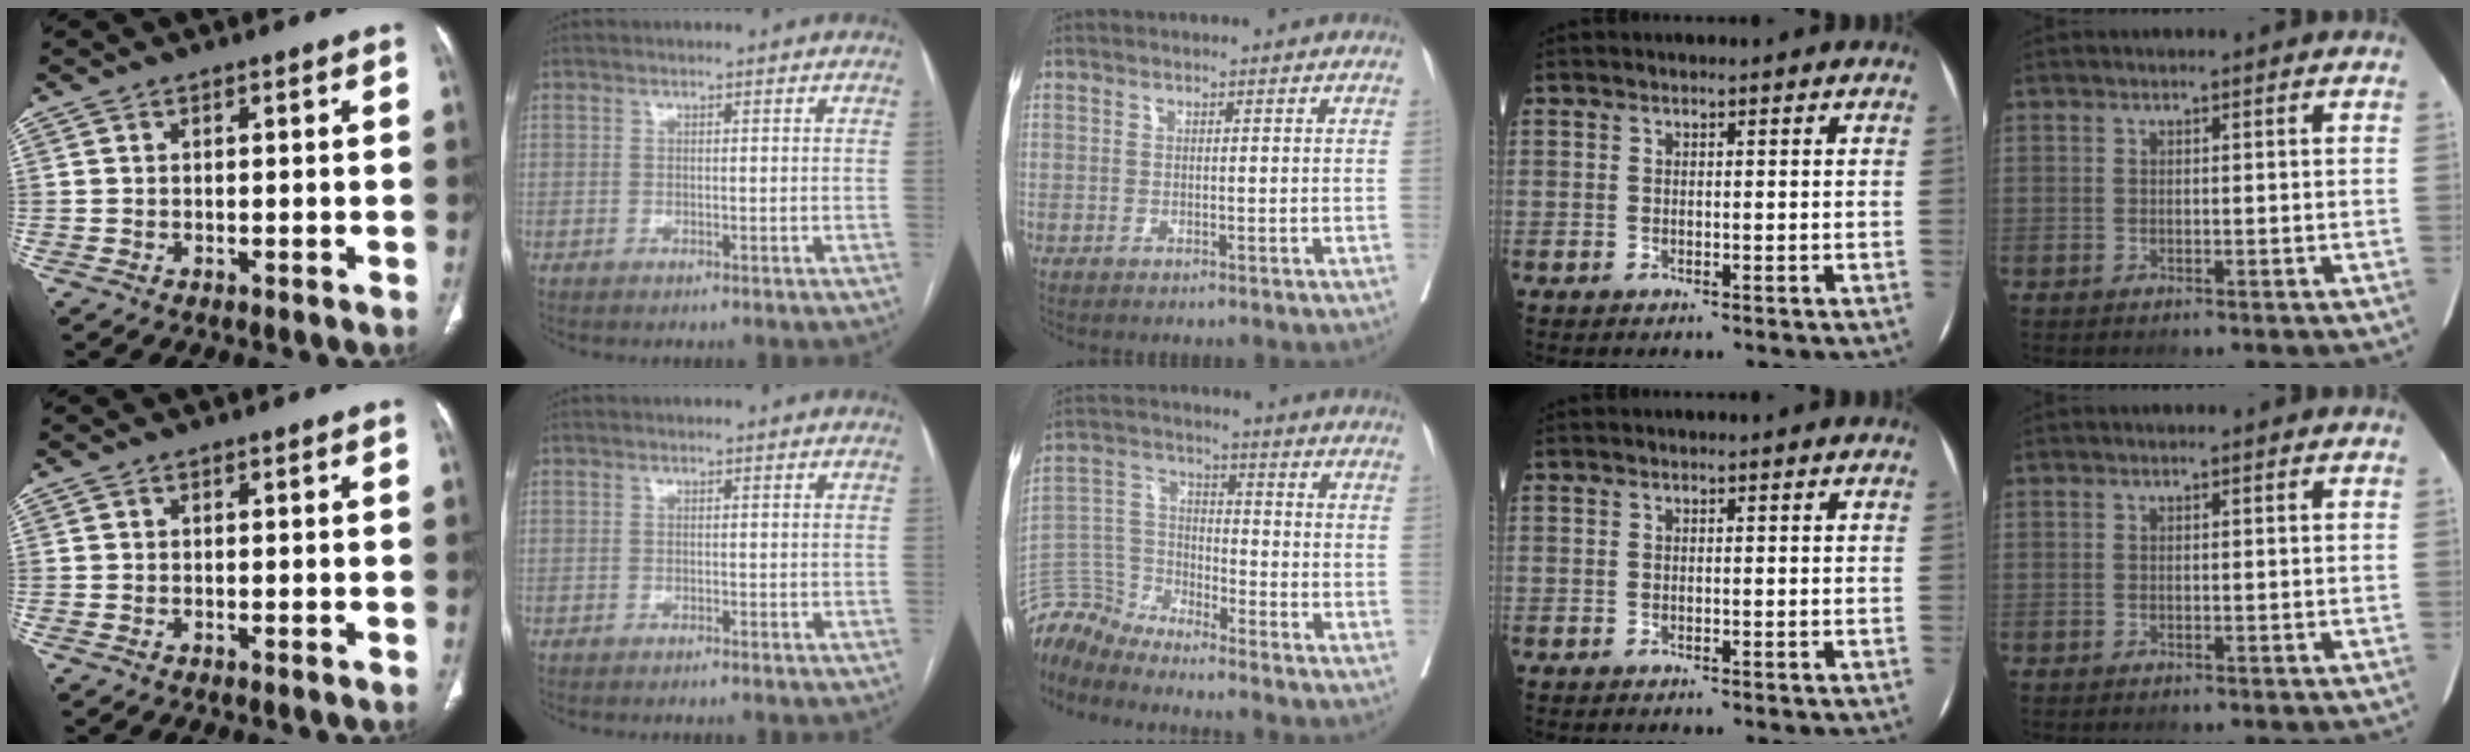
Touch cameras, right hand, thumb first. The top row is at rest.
{"thumb": {"total": 0.5, "force": [-0.1, 0.3, 0.5], "torque": [-0.010, -0.002, 0.000]}, "middle": {"total": 7.0, "force": [-7.0, -0.2, -1.1], "torque": [0.014, 0.021, -0.138]}}